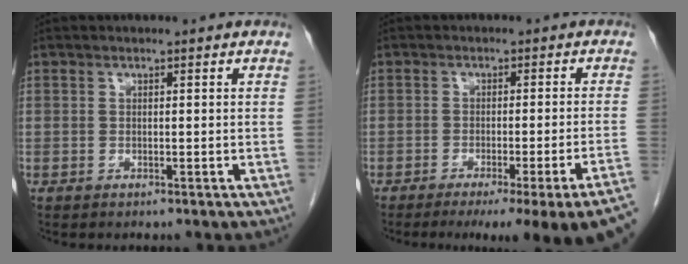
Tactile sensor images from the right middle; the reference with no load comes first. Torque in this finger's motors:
{"motor_torque": [1.10, -1.04, 0.25, 0.08]}